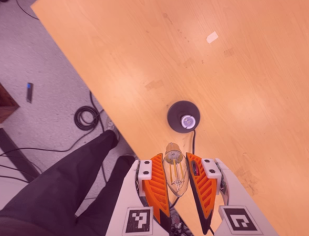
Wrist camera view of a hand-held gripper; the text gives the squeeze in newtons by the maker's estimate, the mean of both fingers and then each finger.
{"total": 9.9, "left": 9.4, "right": 10.4}